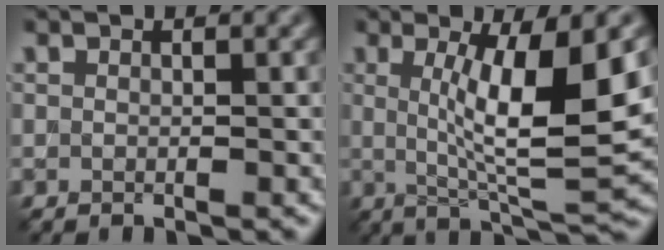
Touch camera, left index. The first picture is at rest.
{"total": 9.1, "force": [1.0, 1.8, 8.9], "torque": [-0.138, -0.015, 0.027]}